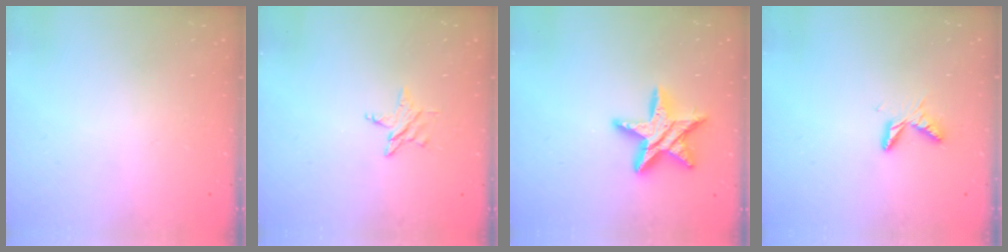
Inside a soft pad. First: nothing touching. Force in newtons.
{"total": 2.8, "press": 2.7, "slide": 0.3}
{"total": 13.7, "press": 13.7, "slide": 1.0}
{"total": 6.5, "press": 6.5, "slide": 0.4}